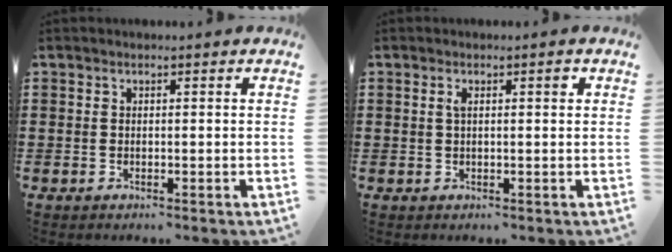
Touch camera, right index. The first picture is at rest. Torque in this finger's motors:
{"motor_torque": [0.08, -0.05, 0.01, 0.01]}